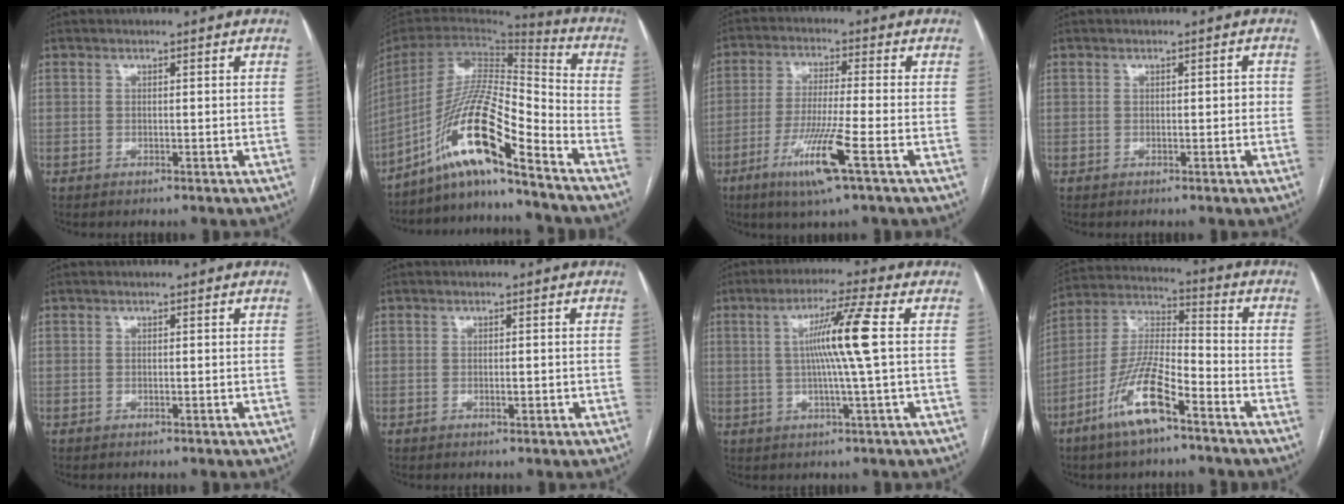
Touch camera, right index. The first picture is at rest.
{"total": 15.6, "force": [-11.0, 0.1, 11.1], "torque": [-0.212, 0.006, -0.202]}
{"total": 9.8, "force": [-4.5, -0.6, 8.7], "torque": [-0.170, -0.020, -0.087]}
{"total": 1.1, "force": [-0.1, 0.5, 1.0], "torque": [-0.008, 0.004, -0.003]}
{"total": 0.0}
{"total": 1.0, "force": [-0.2, 0.4, 0.9], "torque": [-0.013, -0.001, -0.001]}
{"total": 8.8, "force": [1.0, -1.7, 8.5], "torque": [-0.152, 0.003, 0.021]}
{"total": 10.4, "force": [-5.7, 2.4, 8.4], "torque": [-0.178, -0.005, -0.105]}